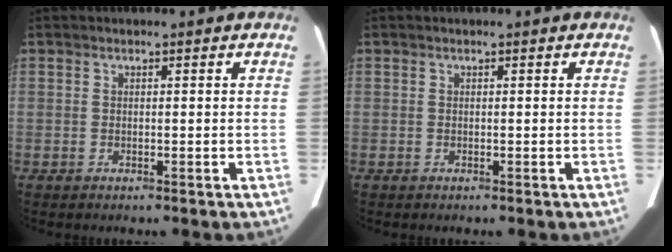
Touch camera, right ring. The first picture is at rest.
{"total": 0.0}